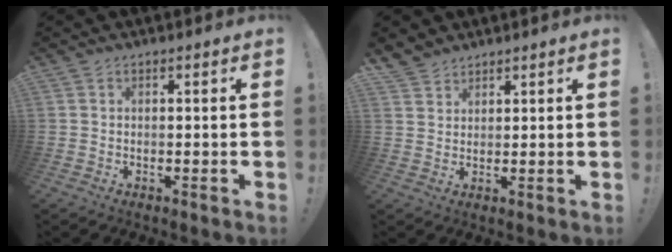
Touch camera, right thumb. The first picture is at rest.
{"total": 4.1, "force": [3.5, 1.9, 0.5], "torque": [-0.015, -0.020, 0.070]}